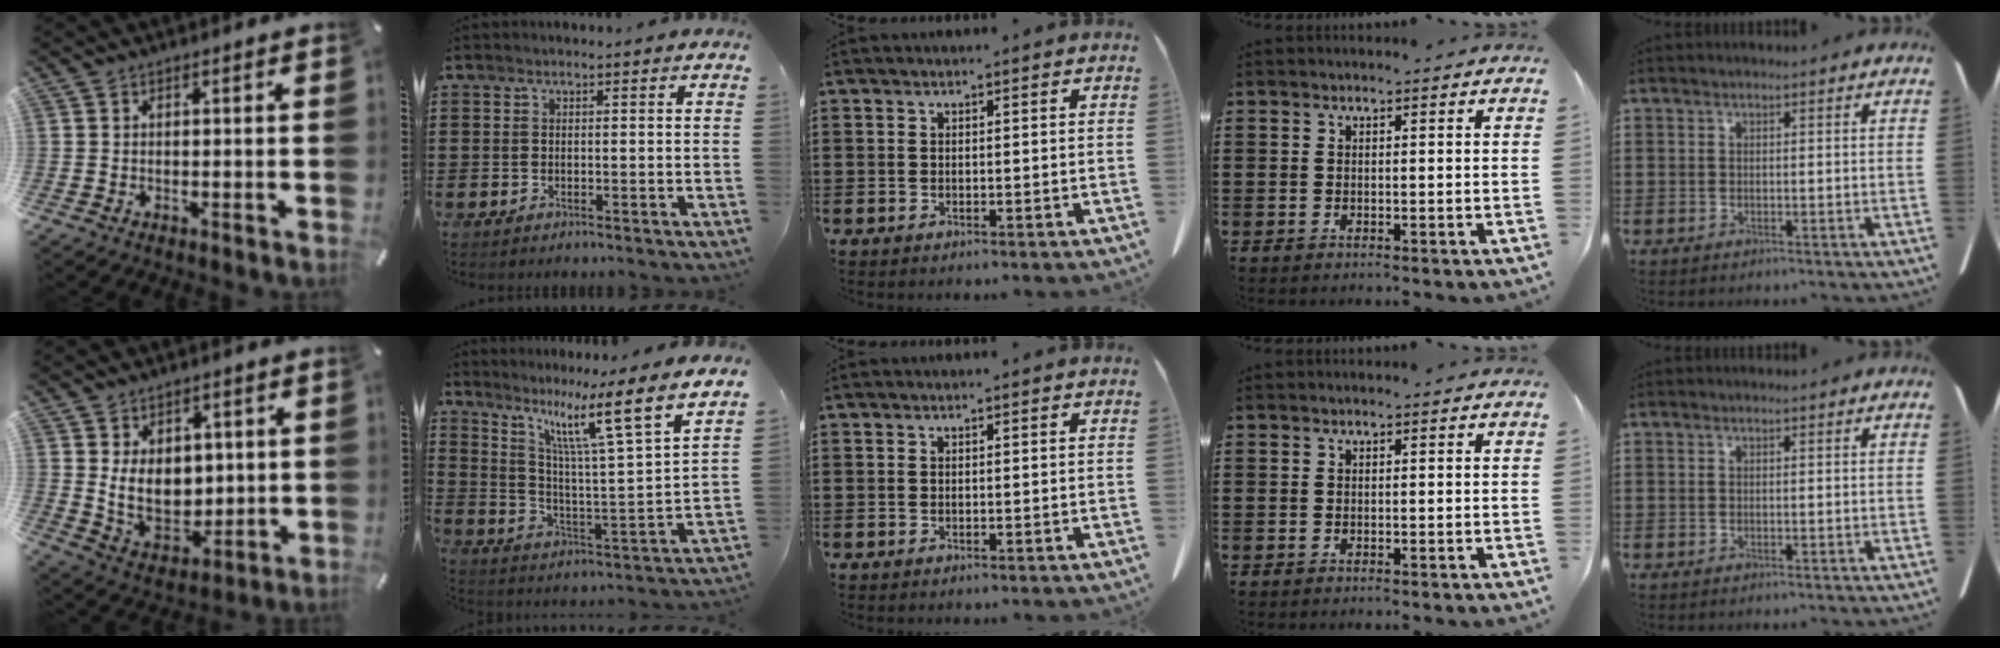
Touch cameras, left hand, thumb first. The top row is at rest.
{"thumb": {"total": 9.7, "force": [2.5, 7.7, 5.2], "torque": [-0.103, -0.017, 0.047]}, "index": {"total": 10.9, "force": [7.4, -0.1, 8.0], "torque": [-0.166, -0.053, 0.107]}}